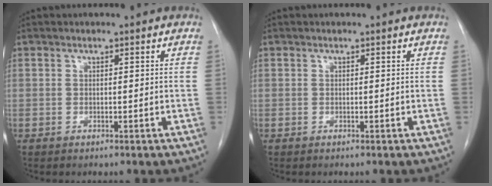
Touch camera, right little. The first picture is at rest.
{"total": 0.0}